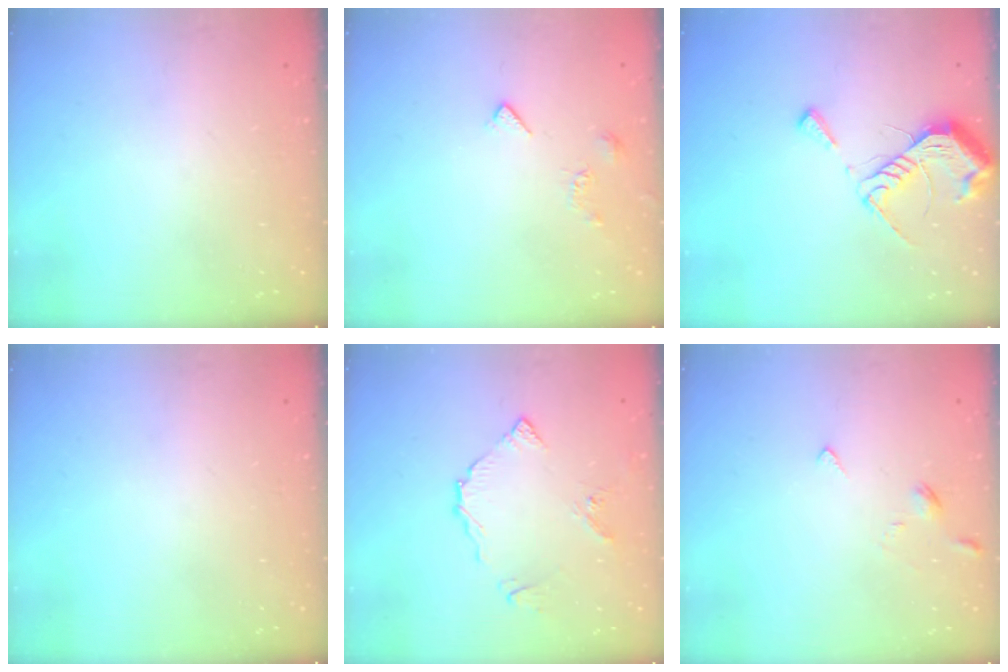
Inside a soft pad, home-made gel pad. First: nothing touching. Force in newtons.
{"total": 4.2, "press": 4.1, "slide": 0.8}
{"total": 10.4, "press": 10.4, "slide": 0.8}
{"total": 0.0}
{"total": 7.4, "press": 7.3, "slide": 0.6}
{"total": 2.8, "press": 2.8, "slide": 0.6}